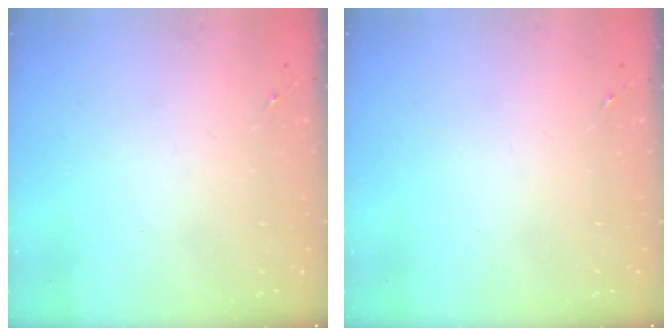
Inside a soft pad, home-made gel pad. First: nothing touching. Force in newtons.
{"total": 0.0}